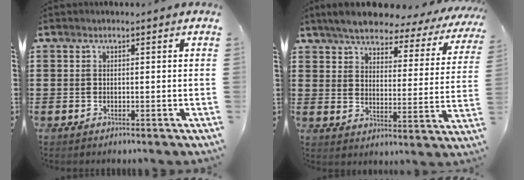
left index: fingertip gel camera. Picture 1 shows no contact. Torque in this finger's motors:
{"motor_torque": [2.14, 0.00, 1.05, 0.21]}